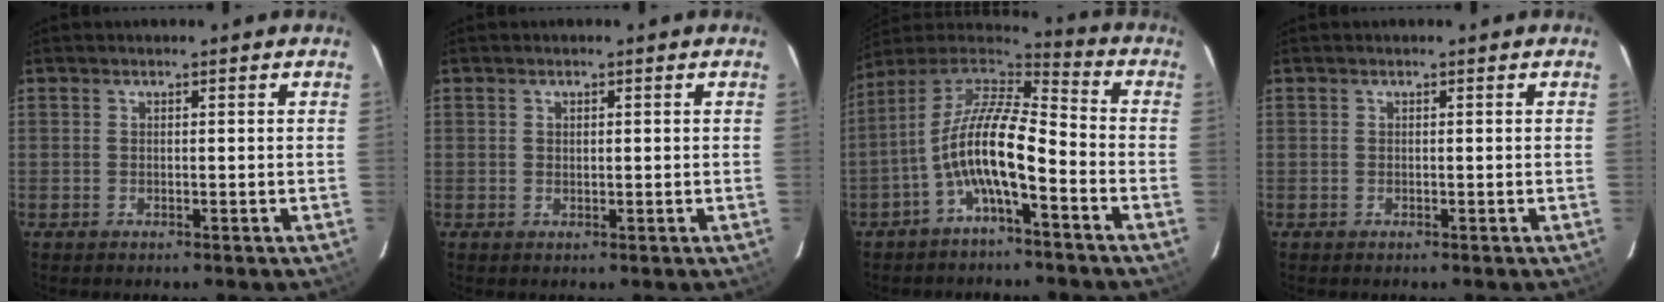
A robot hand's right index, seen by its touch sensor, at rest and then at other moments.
{"total": 0.6, "force": [0.3, 0.5, 0.2], "torque": [-0.003, 0.002, 0.007]}
{"total": 13.5, "force": [-5.4, 3.9, 11.7], "torque": [-0.226, 0.003, -0.106]}
{"total": 0.0}